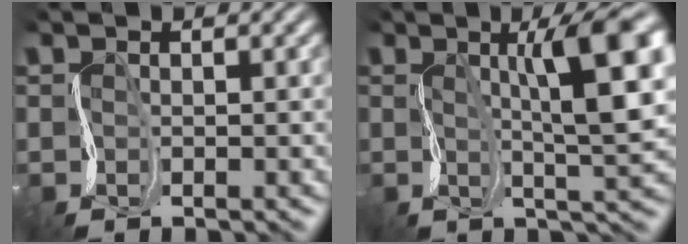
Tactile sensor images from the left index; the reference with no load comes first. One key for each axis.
{"total": 7.0, "fx": 2.1, "fy": 1.1, "fz": 6.6, "tx": -0.096, "ty": 0.018, "tz": 0.033}